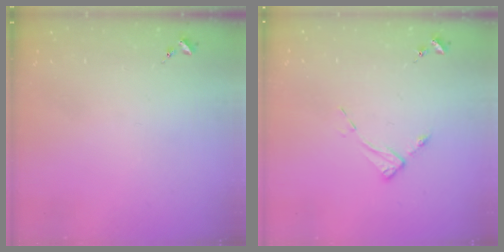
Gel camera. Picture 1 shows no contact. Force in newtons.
{"total": 5.3, "press": 5.2, "slide": 0.1}